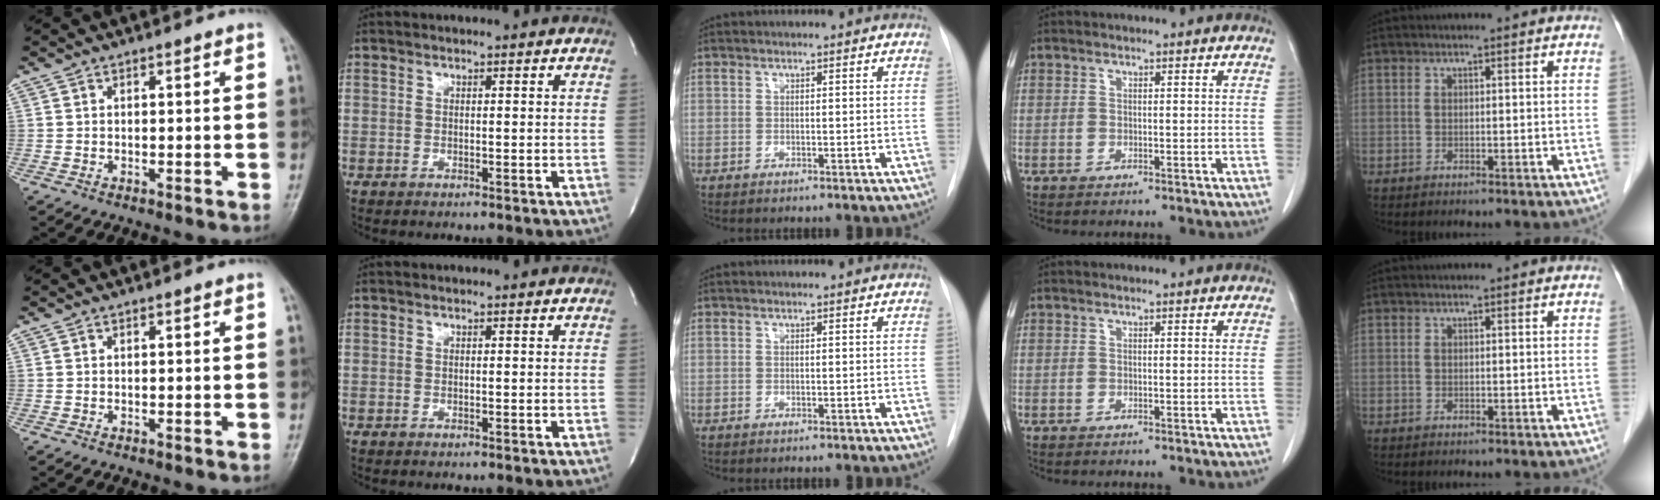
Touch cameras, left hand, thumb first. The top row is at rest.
{}